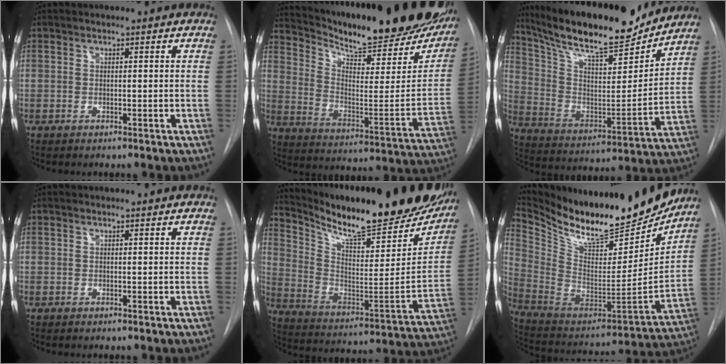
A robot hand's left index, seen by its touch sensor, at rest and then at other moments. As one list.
[{"total": 31.2, "force": [26.1, 6.2, 16.0], "torque": [-0.258, -0.076, 0.350]}, {"total": 21.1, "force": [18.5, 3.5, 9.6], "torque": [-0.176, -0.008, 0.305]}, {"total": 0.0}, {"total": 30.0, "force": [24.8, 5.7, 15.9], "torque": [-0.260, -0.060, 0.350]}, {"total": 24.6, "force": [21.5, 5.7, 10.5], "torque": [-0.196, -0.047, 0.345]}]